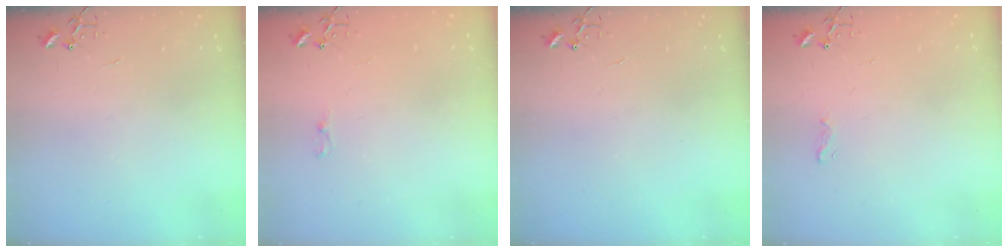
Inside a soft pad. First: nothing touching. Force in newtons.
{"total": 4.7, "press": 4.6, "slide": 0.5}
{"total": 0.0}
{"total": 5.0, "press": 5.0, "slide": 0.6}